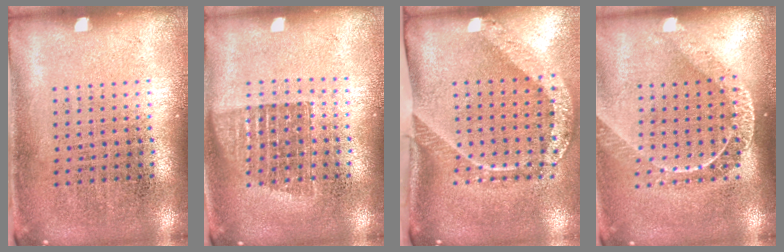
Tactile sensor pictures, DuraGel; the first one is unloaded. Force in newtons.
{"total": 1.2, "press": 1.0, "slide": 0.7}
{"total": 2.4, "press": 1.7, "slide": 1.7}
{"total": 1.6, "press": 1.5, "slide": 0.7}